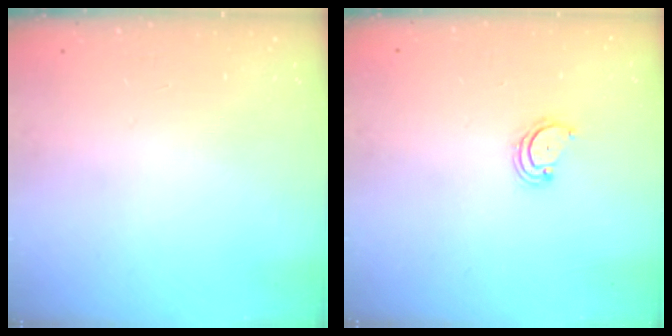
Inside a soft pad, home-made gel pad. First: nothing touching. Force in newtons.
{"total": 2.9, "press": 2.9, "slide": 0.3}